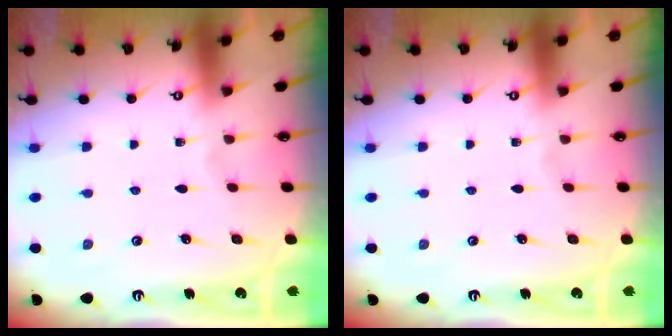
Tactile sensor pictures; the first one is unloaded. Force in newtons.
{"total": 0.0}